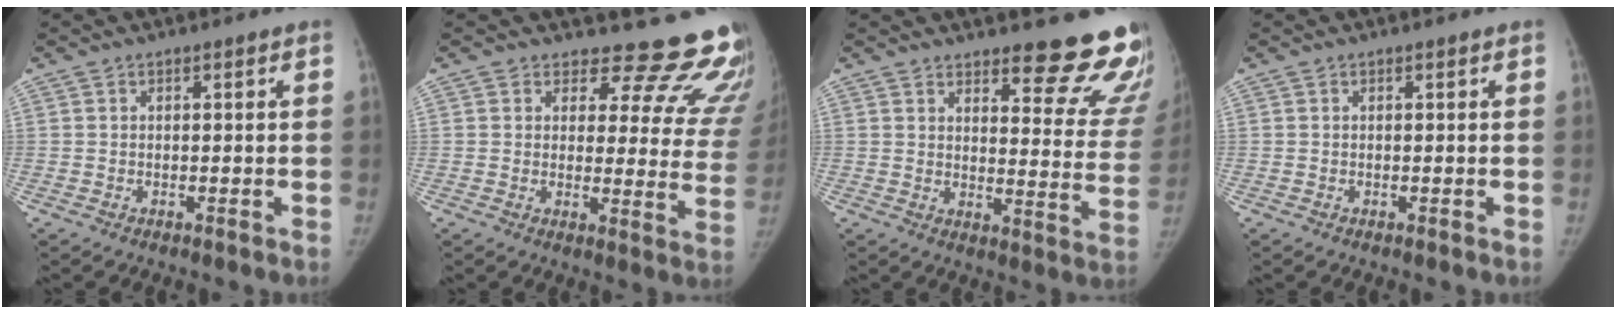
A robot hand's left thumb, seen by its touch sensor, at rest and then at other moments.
{"total": 18.0, "force": [16.2, 6.7, 4.1], "torque": [0.003, -0.142, 0.164]}
{"total": 16.7, "force": [14.0, 4.3, 8.1], "torque": [-0.058, -0.127, 0.159]}
{"total": 0.0}